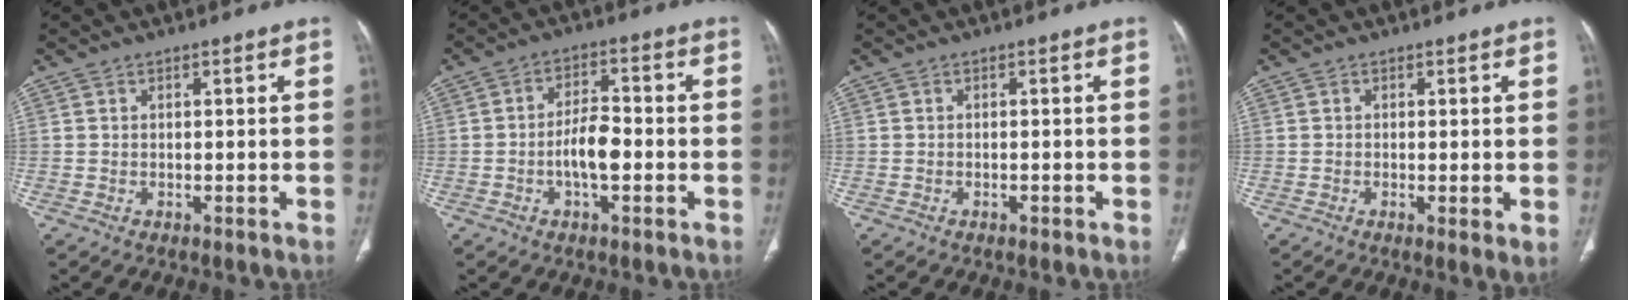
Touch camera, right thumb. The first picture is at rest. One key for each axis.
{"total": 6.5, "fx": -1.7, "fy": 2.9, "fz": 5.6, "tx": -0.092, "ty": 0.018, "tz": -0.033}
{"total": 0.7, "fx": -0.4, "fy": 0.3, "fz": 0.4, "tx": -0.010, "ty": 0.002, "tz": -0.005}
{"total": 2.5, "fx": -0.3, "fy": 0.5, "fz": 2.4, "tx": -0.049, "ty": -0.012, "tz": -0.008}